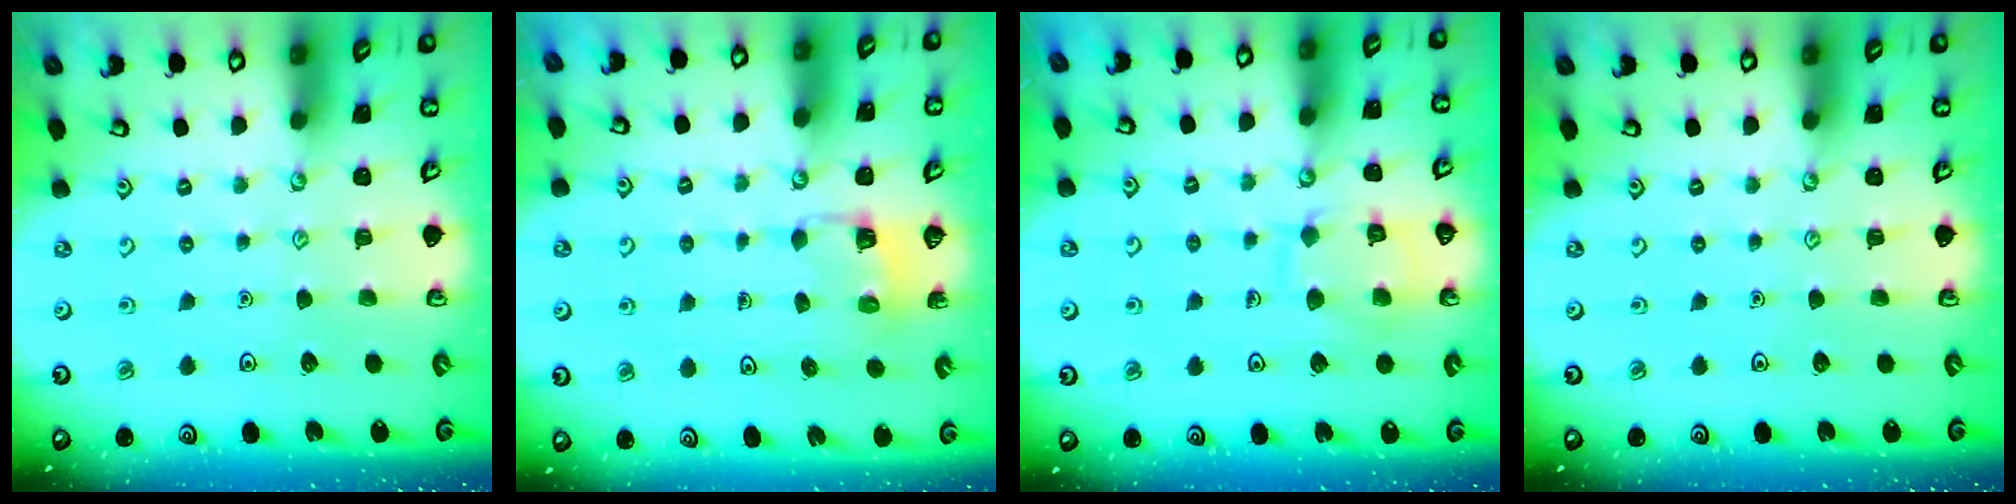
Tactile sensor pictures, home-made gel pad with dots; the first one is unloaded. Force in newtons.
{"total": 2.9, "press": 2.9, "slide": 0.2}
{"total": 10.4, "press": 10.3, "slide": 0.8}
{"total": 0.0}